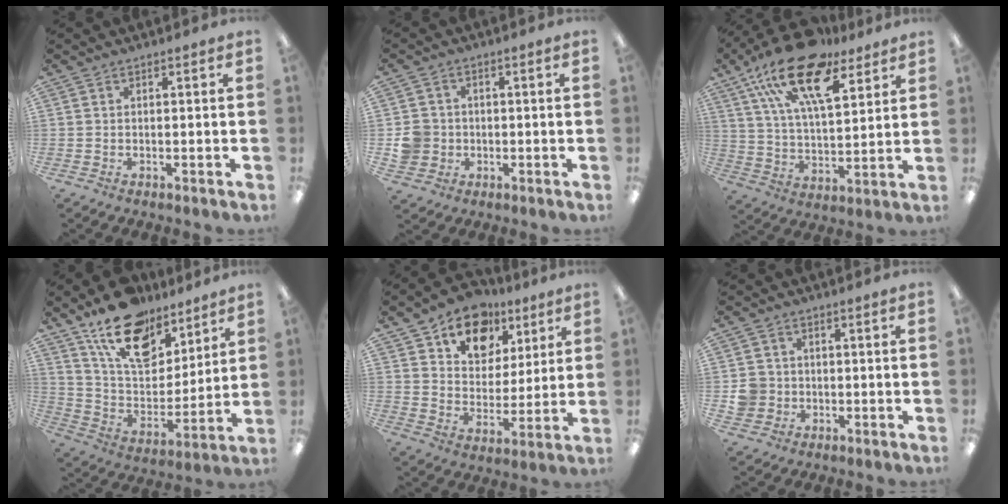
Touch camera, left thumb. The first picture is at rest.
{"total": 6.2, "force": [-0.6, 5.9, 1.8], "torque": [-0.046, 0.015, -0.009]}
{"total": 20.7, "force": [13.4, 8.4, 13.3], "torque": [-0.248, -0.067, 0.234]}
{"total": 18.3, "force": [13.4, 9.2, 8.3], "torque": [-0.156, -0.078, 0.242]}
{"total": 13.8, "force": [8.8, 9.4, 4.8], "torque": [-0.071, -0.050, 0.164]}
{"total": 5.5, "force": [-0.5, 5.3, 1.4], "torque": [-0.032, 0.013, -0.007]}